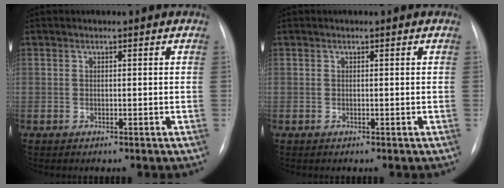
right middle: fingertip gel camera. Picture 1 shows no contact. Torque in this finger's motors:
{"motor_torque": [-0.03, -0.02, 0.00, 0.00]}